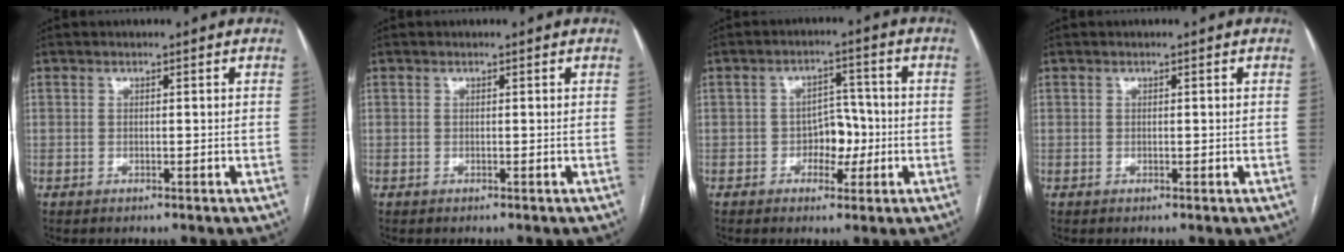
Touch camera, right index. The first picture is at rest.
{"total": 0.0}
{"total": 4.9, "force": [-1.3, 3.2, 3.5], "torque": [-0.047, 0.013, -0.019]}
{"total": 0.0}